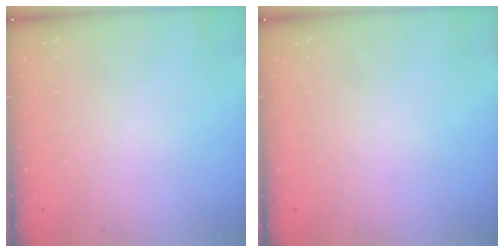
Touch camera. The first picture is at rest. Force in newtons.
{"total": 0.0}